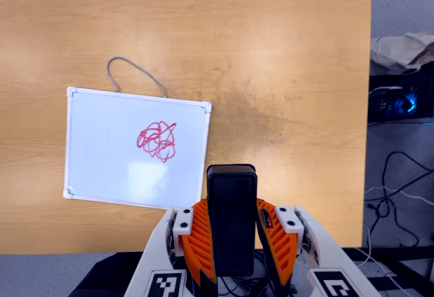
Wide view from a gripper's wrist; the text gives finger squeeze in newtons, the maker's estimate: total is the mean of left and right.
{"total": 4.1, "left": 2.8, "right": 5.4}